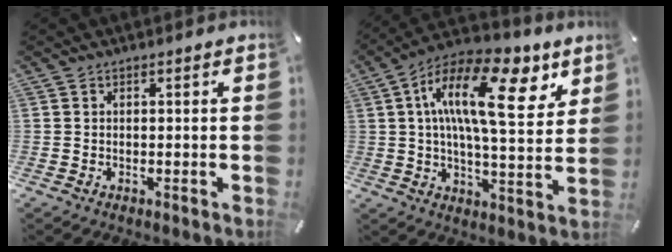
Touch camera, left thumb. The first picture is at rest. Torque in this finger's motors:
{"motor_torque": [0.95, 0.92, 2.32, -0.45, 0.27]}